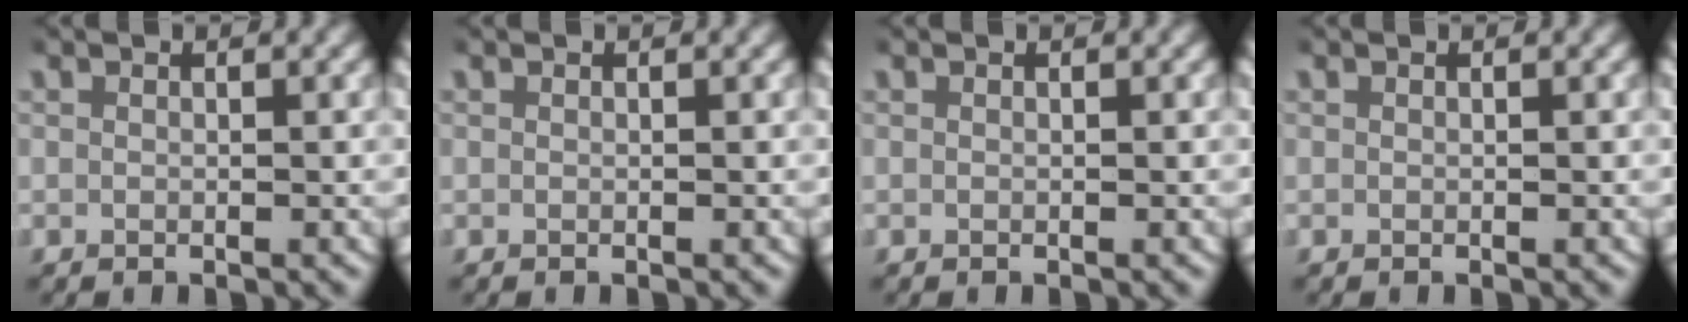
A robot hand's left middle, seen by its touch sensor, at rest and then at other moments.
{"total": 0.0}
{"total": 0.0}
{"total": 0.0}